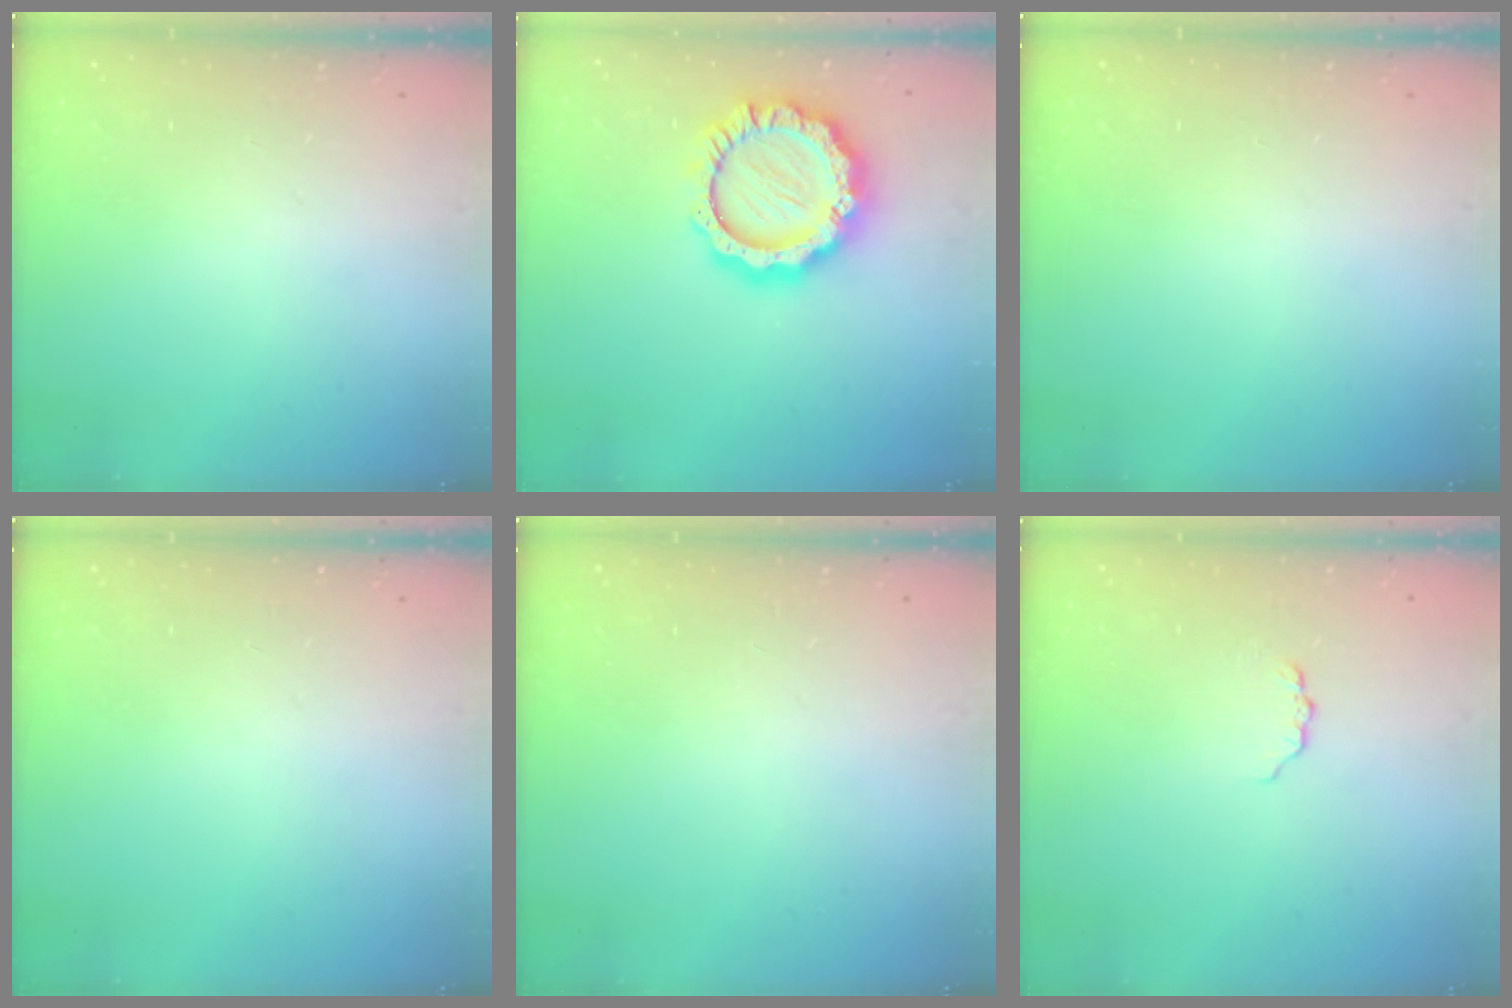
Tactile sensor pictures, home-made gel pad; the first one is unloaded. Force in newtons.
{"total": 17.0, "press": 16.9, "slide": 1.4}
{"total": 0.0}
{"total": 0.0}
{"total": 0.0}
{"total": 3.3, "press": 3.3, "slide": 0.3}